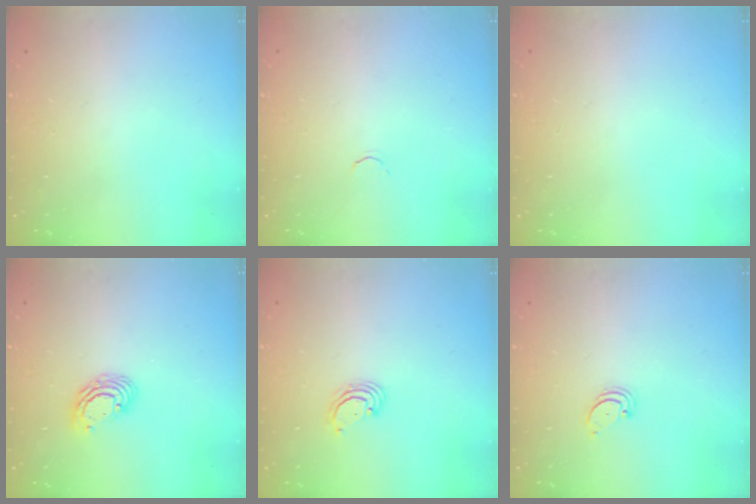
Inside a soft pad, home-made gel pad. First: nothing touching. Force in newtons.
{"total": 1.7, "press": 1.6, "slide": 0.5}
{"total": 0.0}
{"total": 6.1, "press": 6.1, "slide": 0.3}
{"total": 2.3, "press": 2.3, "slide": 0.1}
{"total": 2.2, "press": 2.2, "slide": 0.2}